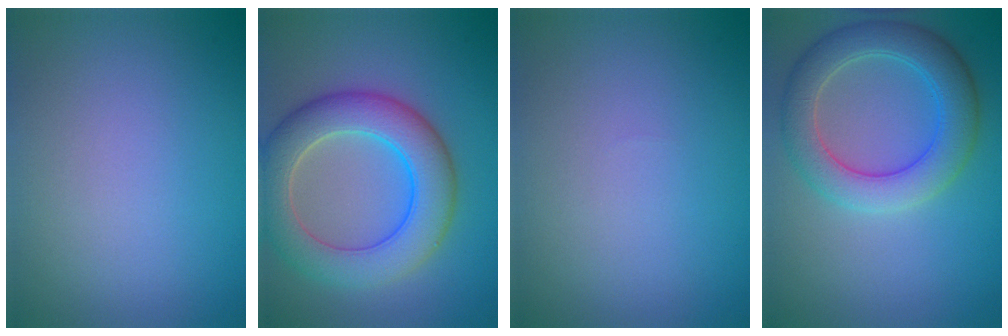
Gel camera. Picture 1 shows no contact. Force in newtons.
{"total": 7.5, "press": 7.5, "slide": 0.3}
{"total": 0.0}
{"total": 5.7, "press": 5.6, "slide": 0.5}